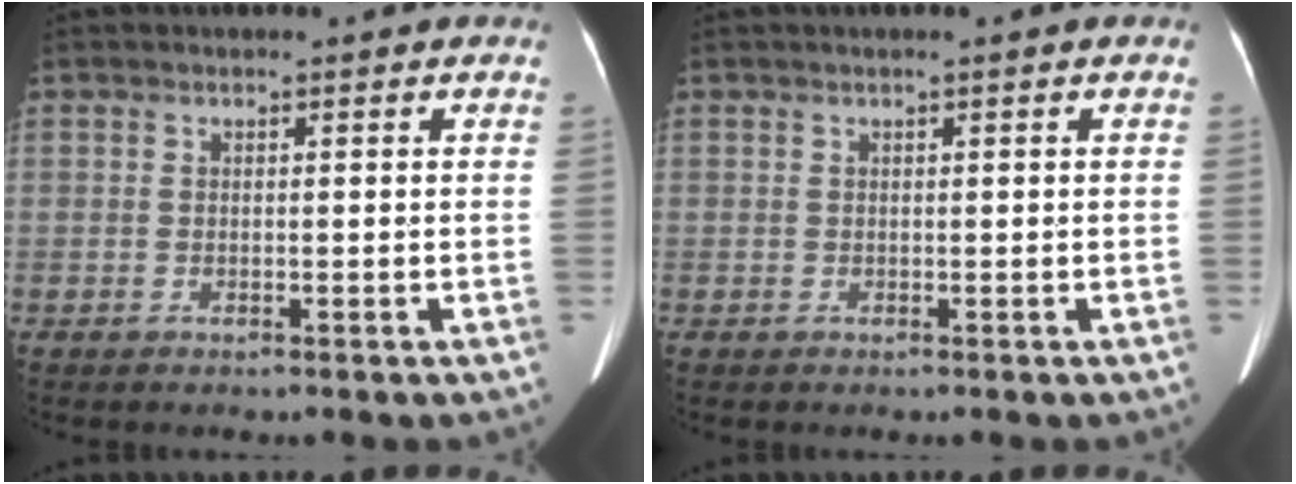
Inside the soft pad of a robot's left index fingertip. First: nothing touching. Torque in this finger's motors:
{"motor_torque": [0.02, 0.20, -0.59, -0.21]}